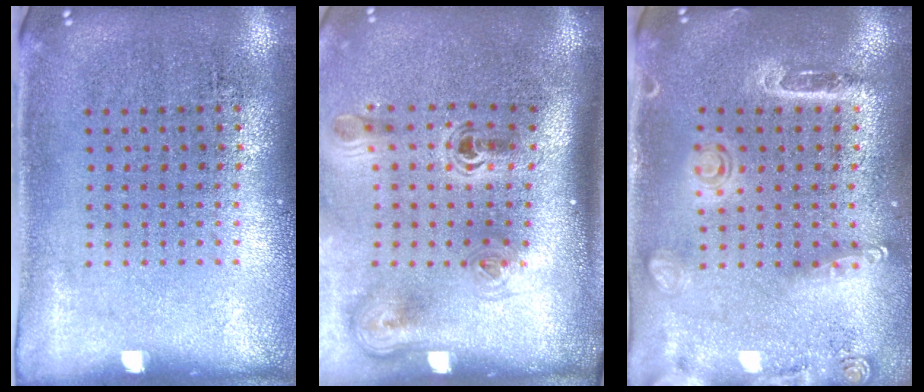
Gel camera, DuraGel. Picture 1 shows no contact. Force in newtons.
{"total": 2.3, "press": 1.5, "slide": 1.8}
{"total": 1.6, "press": 1.5, "slide": 0.6}